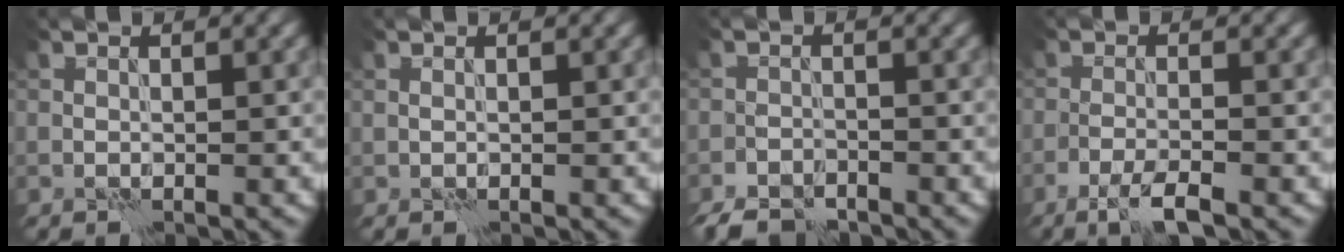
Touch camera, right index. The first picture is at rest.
{"total": 0.0}
{"total": 4.1, "force": [-3.6, 1.4, 1.3], "torque": [-0.019, -0.009, -0.068]}
{"total": 2.9, "force": [-1.8, 0.3, 2.2], "torque": [-0.042, 0.001, -0.043]}